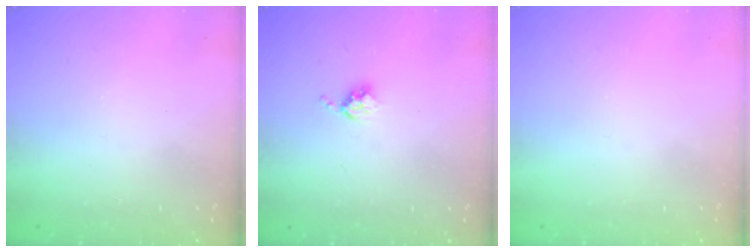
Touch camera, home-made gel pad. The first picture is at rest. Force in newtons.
{"total": 3.3, "press": 3.3, "slide": 0.4}
{"total": 0.0}